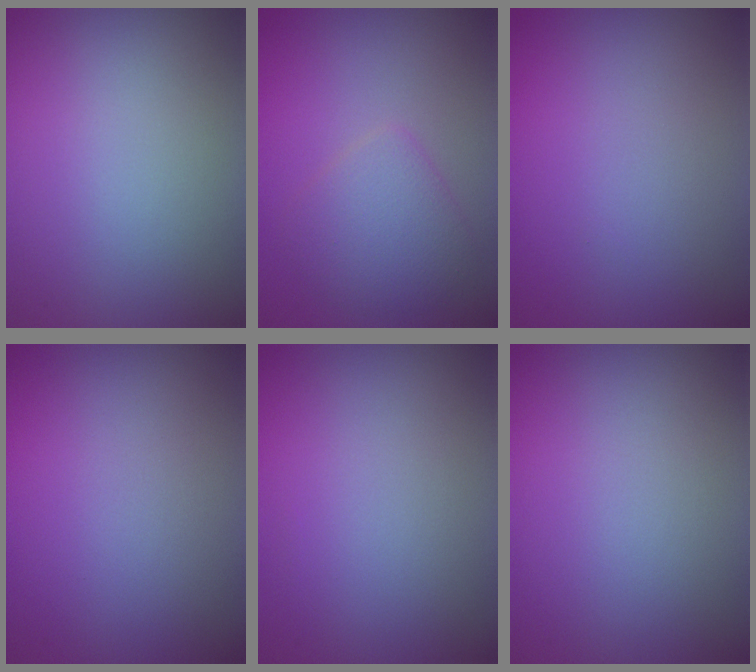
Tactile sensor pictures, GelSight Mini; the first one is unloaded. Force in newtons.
{"total": 3.0, "press": 3.0, "slide": 0.1}
{"total": 0.0}
{"total": 0.0}
{"total": 0.0}
{"total": 0.0}